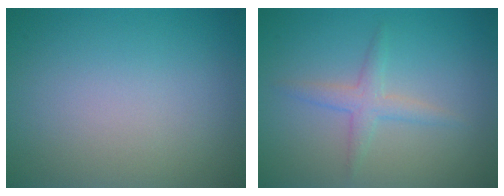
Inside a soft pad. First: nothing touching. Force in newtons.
{"total": 2.0, "press": 2.0, "slide": 0.1}